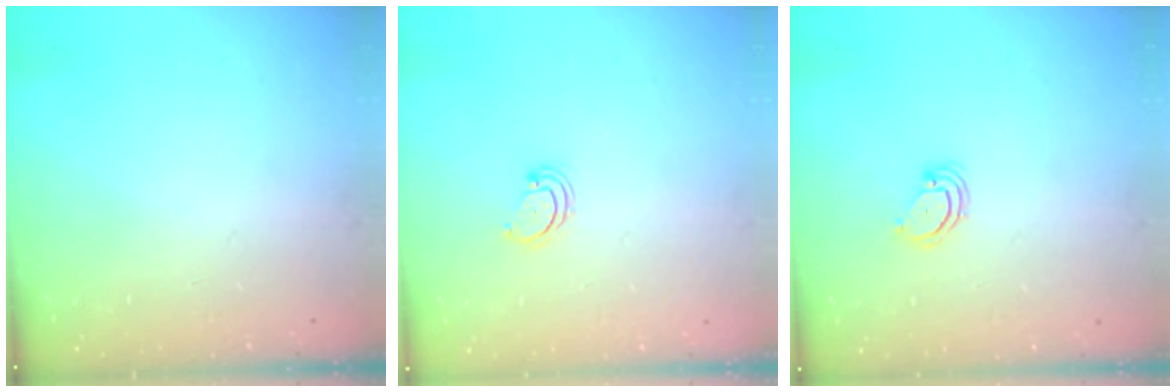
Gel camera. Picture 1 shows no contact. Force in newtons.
{"total": 2.8, "press": 2.8, "slide": 0.3}
{"total": 3.5, "press": 3.5, "slide": 0.3}